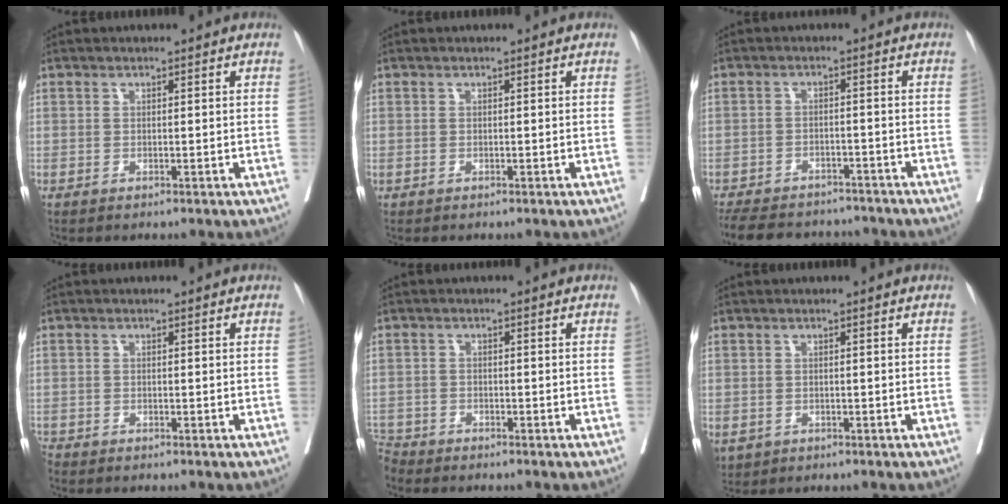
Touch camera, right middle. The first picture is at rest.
{"total": 0.0}
{"total": 15.0, "force": [-13.2, 5.1, 4.9], "torque": [-0.112, -0.002, -0.177]}
{"total": 1.2, "force": [-1.1, 0.3, 0.1], "torque": [-0.002, -0.002, -0.023]}
{"total": 3.1, "force": [-3.0, 0.5, -0.6], "torque": [0.013, -0.009, -0.060]}
{"total": 3.2, "force": [-1.6, 2.7, 1.0], "torque": [-0.019, -0.003, -0.021]}